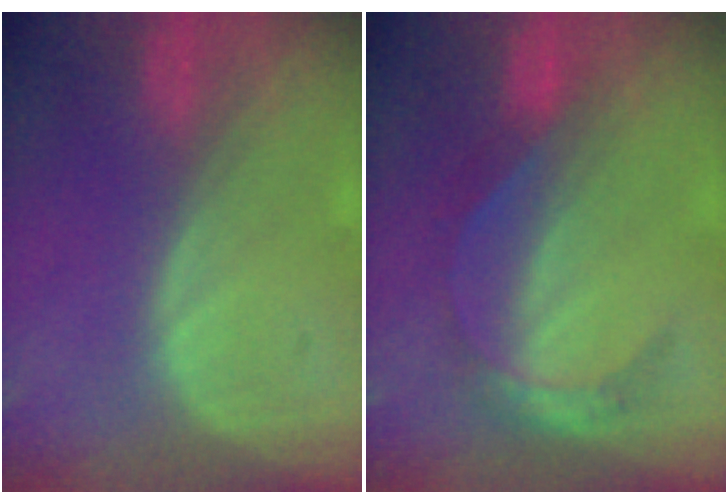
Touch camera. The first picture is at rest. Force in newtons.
{"total": 4.4, "press": 4.1, "slide": 1.4}